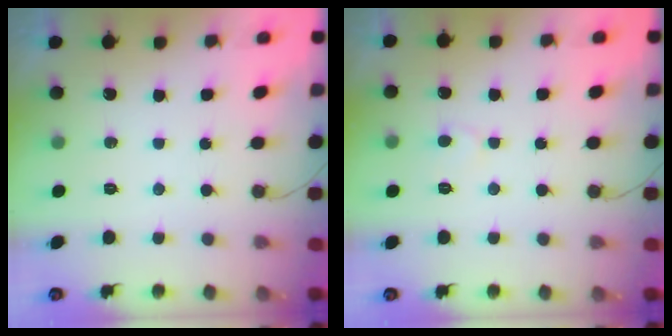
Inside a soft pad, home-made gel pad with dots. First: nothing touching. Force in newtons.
{"total": 4.1, "press": 4.1, "slide": 0.4}